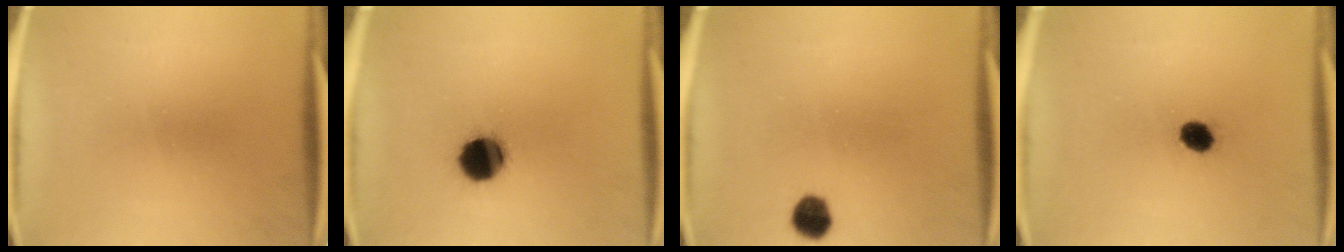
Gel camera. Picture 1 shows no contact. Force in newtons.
{"total": 10.8}
{"total": 4.5}
{"total": 4.4}